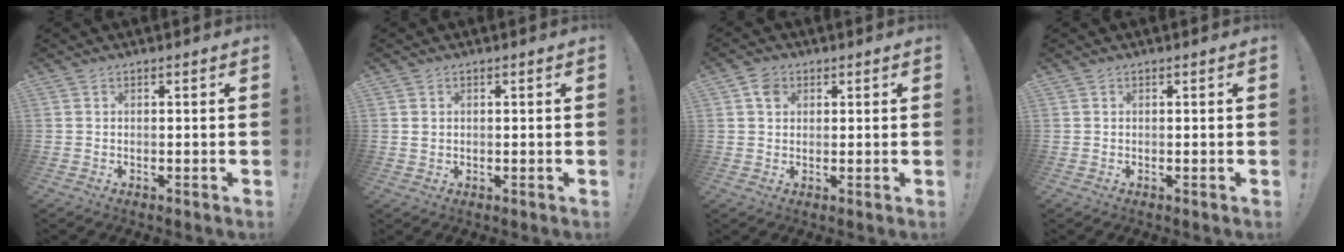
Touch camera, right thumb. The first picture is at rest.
{"total": 1.1, "force": [0.3, 1.0, 0.4], "torque": [-0.003, 0.003, 0.005]}
{"total": 3.6, "force": [1.4, 3.0, 1.4], "torque": [-0.013, -0.002, 0.023]}
{"total": 0.0}